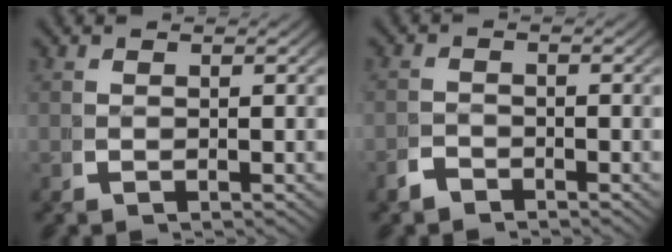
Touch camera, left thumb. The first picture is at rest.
{"total": 1.7, "force": [-1.7, 0.4, 0.1], "torque": [0.002, -0.008, -0.032]}